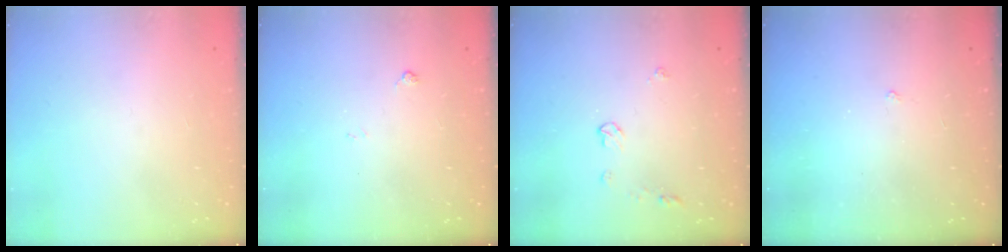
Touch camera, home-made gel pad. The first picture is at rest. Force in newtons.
{"total": 3.8, "press": 3.7, "slide": 0.7}
{"total": 4.0, "press": 3.9, "slide": 0.7}
{"total": 1.1, "press": 1.1, "slide": 0.3}